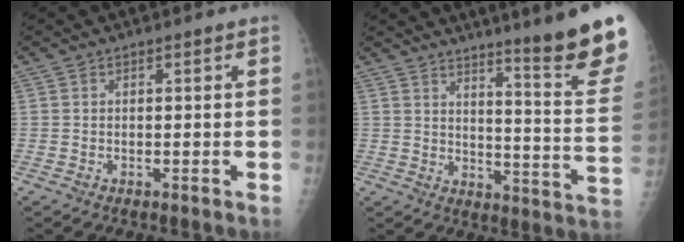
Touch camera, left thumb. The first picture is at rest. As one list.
[{"total": 18.8, "force": [13.9, 0.3, 12.6], "torque": [-0.136, -0.116, 0.182]}]